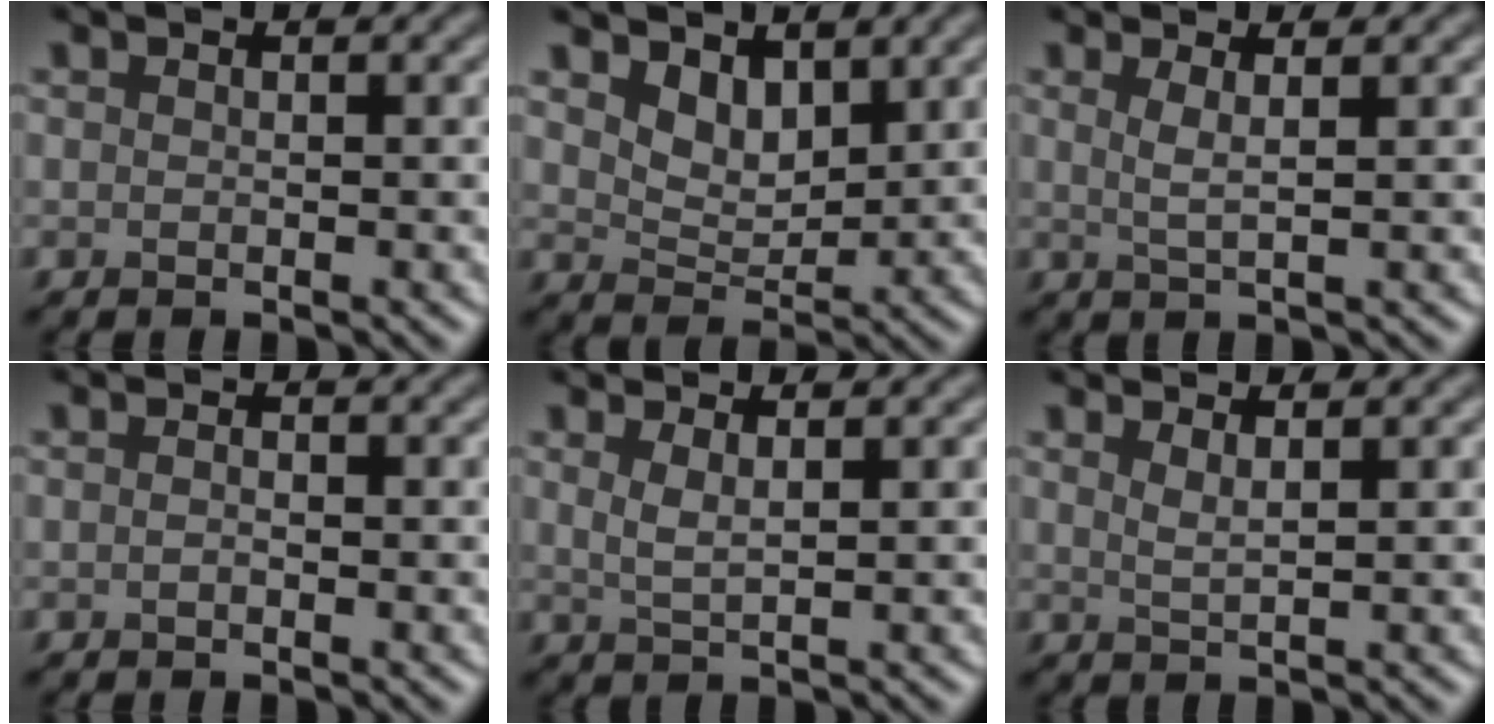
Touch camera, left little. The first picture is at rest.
{"total": 2.9, "force": [2.1, 1.5, 1.4], "torque": [-0.034, -0.011, 0.035]}
{"total": 1.9, "force": [0.7, 0.5, 1.7], "torque": [-0.029, -0.001, 0.009]}
{"total": 0.6, "force": [-0.2, 0.2, 0.5], "torque": [-0.012, 0.000, -0.004]}
{"total": 1.9, "force": [1.0, 0.6, 1.5], "torque": [-0.026, -0.002, 0.016]}
{"total": 1.6, "force": [1.1, 0.4, 1.1], "torque": [-0.014, 0.000, 0.015]}